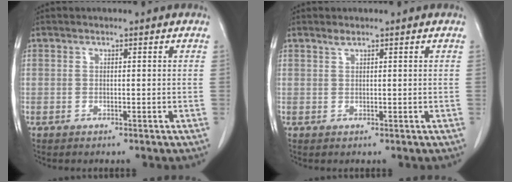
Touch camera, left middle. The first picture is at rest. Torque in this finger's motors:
{"motor_torque": [0.38, -0.28, -0.08, -0.01]}